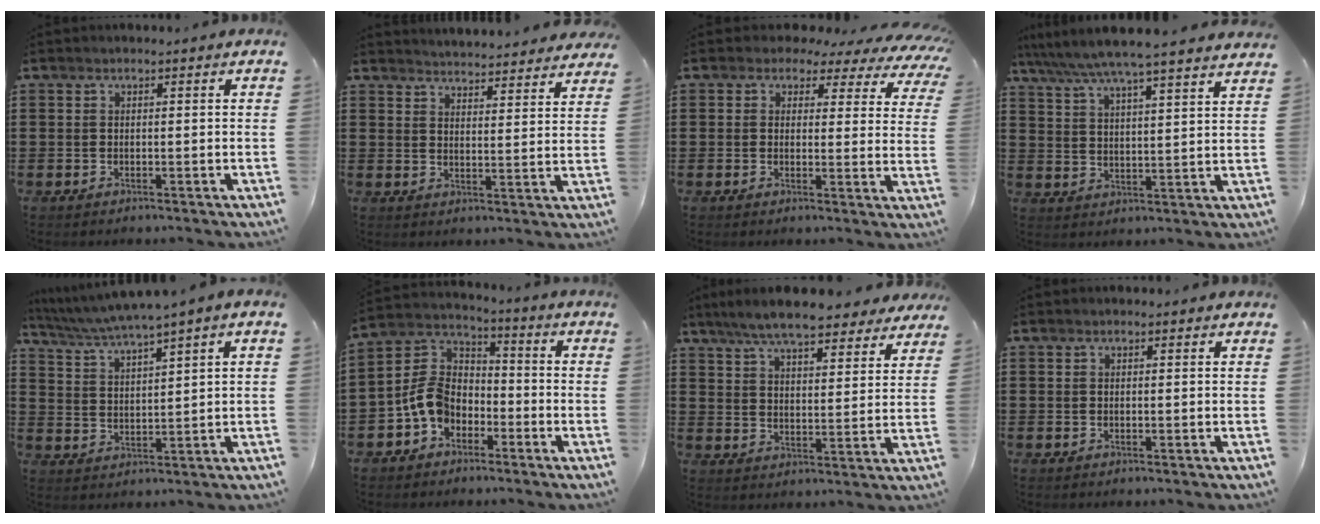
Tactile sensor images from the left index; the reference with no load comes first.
{"total": 4.0, "force": [4.0, -0.2, -0.1], "torque": [-0.007, -0.029, 0.068]}
{"total": 3.1, "force": [2.2, 1.8, 1.1], "torque": [-0.029, -0.014, 0.033]}
{"total": 6.0, "force": [5.4, -0.4, 2.4], "torque": [-0.070, -0.033, 0.091]}
{"total": 3.8, "force": [3.1, -0.6, 2.1], "torque": [-0.052, -0.019, 0.049]}
{"total": 7.8, "force": [-3.1, 5.7, 4.3], "torque": [-0.133, 0.002, -0.073]}
{"total": 8.2, "force": [7.3, 0.9, 3.5], "torque": [-0.093, -0.020, 0.133]}
{"total": 0.0}